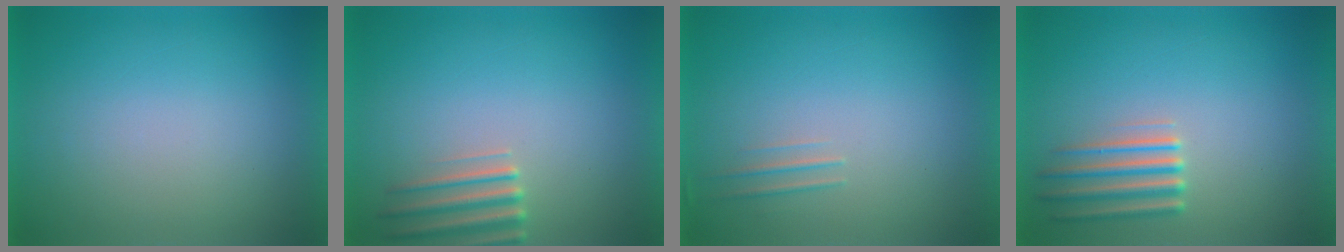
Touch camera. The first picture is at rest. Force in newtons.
{"total": 2.8}
{"total": 1.7}
{"total": 2.3}